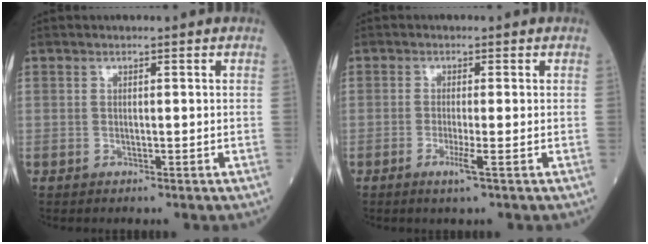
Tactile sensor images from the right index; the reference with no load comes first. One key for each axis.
{"total": 2.4, "fx": -1.1, "fy": -0.4, "fz": 2.1, "tx": -0.041, "ty": -0.006, "tz": -0.024}